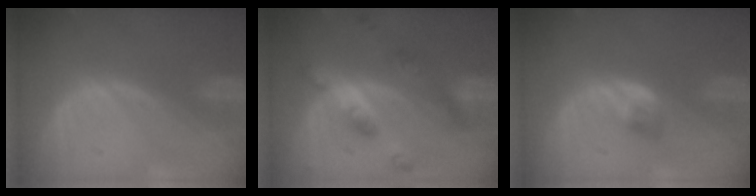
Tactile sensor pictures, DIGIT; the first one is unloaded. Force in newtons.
{"total": 7.2, "press": 7.2, "slide": 0.4}
{"total": 2.8, "press": 2.5, "slide": 1.3}